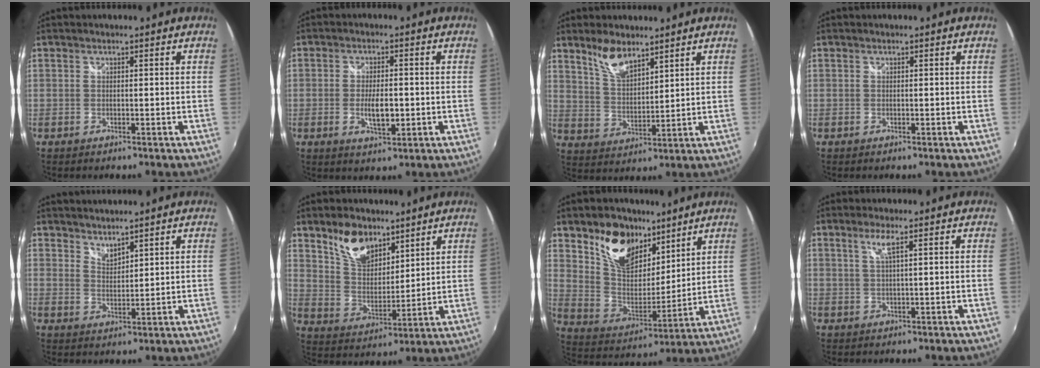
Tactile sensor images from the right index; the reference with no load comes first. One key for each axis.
{"total": 5.4, "fx": -1.0, "fy": 2.0, "fz": 4.9, "tx": -0.093, "ty": -0.006, "tz": -0.016}
{"total": 7.3, "fx": 5.5, "fy": 2.7, "fz": 4.0, "tx": -0.072, "ty": 0.005, "tz": 0.111}
{"total": 0.0}
{"total": 3.2, "fx": 3.0, "fy": 0.7, "fz": 0.8, "tx": -0.010, "ty": -0.003, "tz": 0.053}
{"total": 10.5, "fx": 7.3, "fy": 5.5, "fz": 5.1, "tx": -0.091, "ty": 0.009, "tz": 0.143}
{"total": 15.4, "fx": 10.0, "fy": 8.9, "fz": 7.6, "tx": -0.155, "ty": 0.004, "tz": 0.187}
{"total": 2.6, "fx": 1.2, "fy": -0.4, "fz": 2.2, "tx": -0.045, "ty": -0.002, "tz": 0.026}